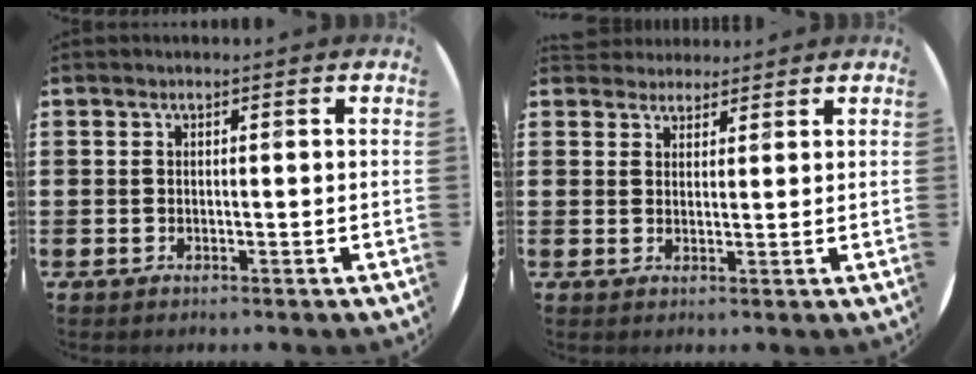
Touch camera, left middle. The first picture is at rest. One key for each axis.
{"total": 2.5, "fx": 2.3, "fy": 0.9, "fz": -0.2, "tx": 0.000, "ty": 0.002, "tz": 0.045}